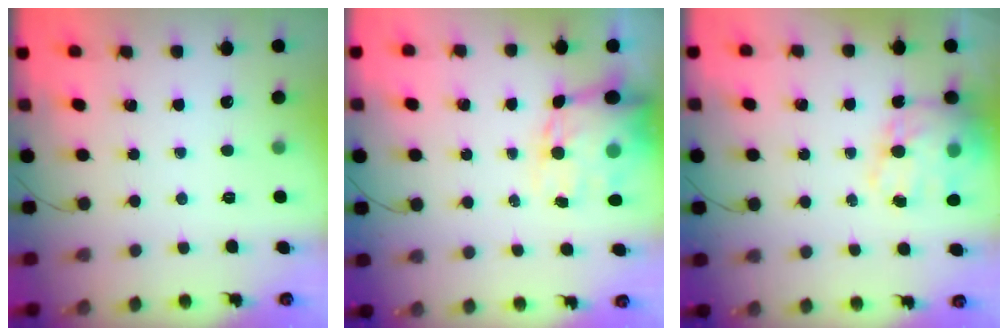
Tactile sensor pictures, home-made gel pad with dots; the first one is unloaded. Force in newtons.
{"total": 13.6, "press": 13.2, "slide": 3.4}
{"total": 18.1, "press": 17.6, "slide": 4.0}